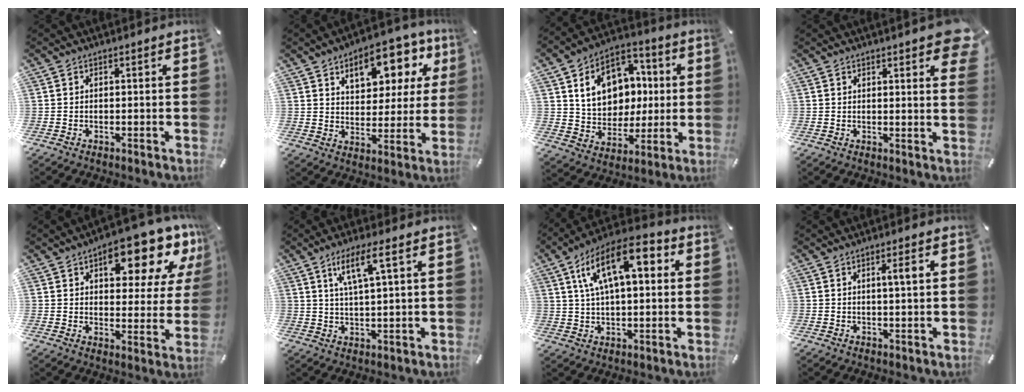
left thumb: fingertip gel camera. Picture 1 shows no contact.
{"total": 13.5, "force": [6.9, 7.9, 8.4], "torque": [-0.117, -0.025, 0.116]}
{"total": 15.0, "force": [3.2, 12.6, 7.4], "torque": [-0.125, 0.006, 0.067]}
{"total": 4.6, "force": [3.1, 1.2, 3.2], "torque": [-0.038, -0.018, 0.050]}
{"total": 17.5, "force": [9.7, 8.3, 12.1], "torque": [-0.138, -0.060, 0.152]}
{"total": 7.8, "force": [3.6, 1.1, 6.9], "torque": [-0.142, 0.005, 0.059]}
{"total": 15.6, "force": [5.5, 7.2, 12.7], "torque": [-0.223, -0.003, 0.091]}
{"total": 3.3, "force": [0.7, 0.3, 3.2], "torque": [-0.061, 0.001, 0.007]}